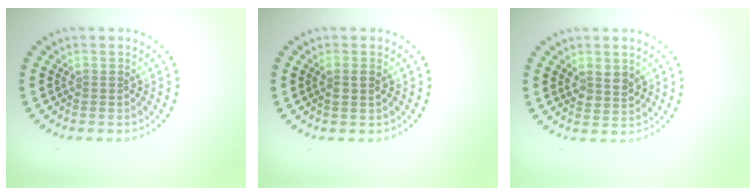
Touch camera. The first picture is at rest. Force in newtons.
{"total": 1.1, "press": 1.0, "slide": 0.3}
{"total": 1.8, "press": 1.6, "slide": 0.7}